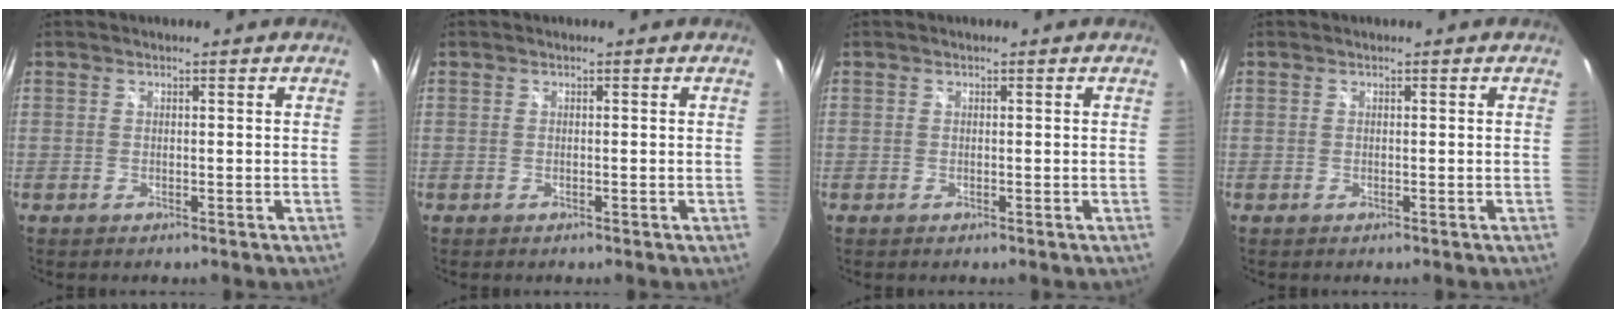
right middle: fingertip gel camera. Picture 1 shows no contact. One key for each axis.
{"total": 0.0}
{"total": 0.0}
{"total": 0.0}